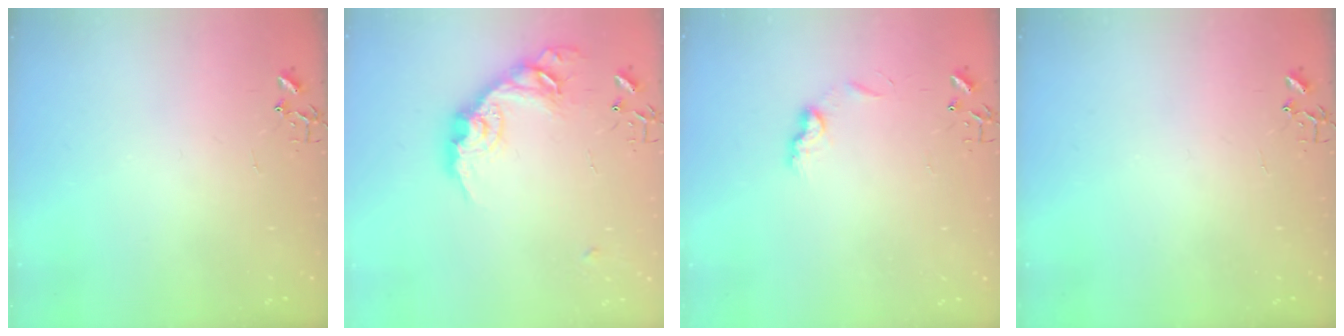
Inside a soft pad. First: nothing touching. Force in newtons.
{"total": 18.5, "press": 18.5, "slide": 0.9}
{"total": 7.5, "press": 7.5, "slide": 0.2}
{"total": 0.0}